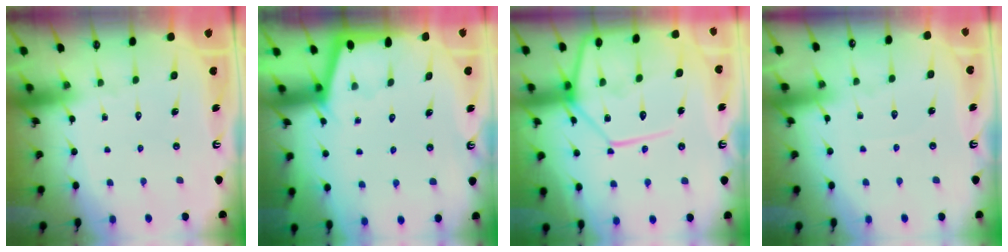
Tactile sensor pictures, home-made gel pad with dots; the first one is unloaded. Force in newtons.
{"total": 1.8, "press": 1.8, "slide": 0.4}
{"total": 17.1, "press": 17.0, "slide": 2.4}
{"total": 2.0, "press": 2.0, "slide": 0.3}